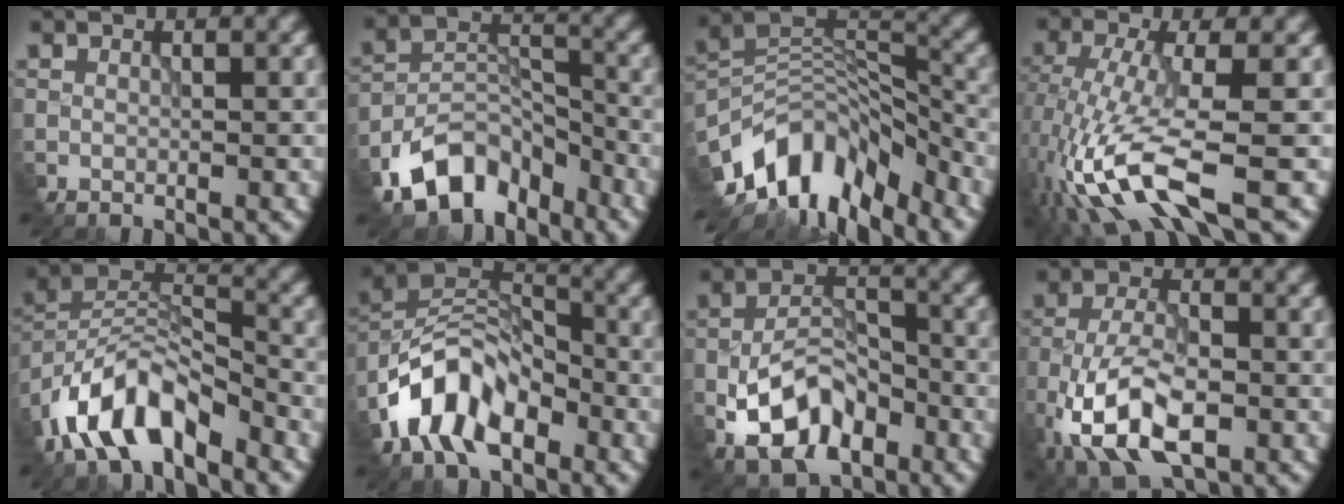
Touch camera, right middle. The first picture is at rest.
{"total": 7.4, "force": [-5.7, 4.0, 2.6], "torque": [-0.048, 0.001, -0.109]}
{"total": 10.6, "force": [-7.9, 4.5, 5.3], "torque": [-0.100, 0.013, -0.149]}
{"total": 8.4, "force": [-4.2, 2.2, 6.9], "torque": [-0.168, -0.005, -0.080]}
{"total": 8.5, "force": [-6.3, 3.4, 4.7], "torque": [-0.090, 0.011, -0.124]}
{"total": 7.9, "force": [-4.4, 4.6, 4.6], "torque": [-0.094, 0.015, -0.091]}
{"total": 6.8, "force": [-3.5, 3.9, 4.3], "torque": [-0.087, 0.008, -0.068]}
{"total": 8.8, "force": [-4.2, 4.2, 6.4], "torque": [-0.146, -0.005, -0.080]}